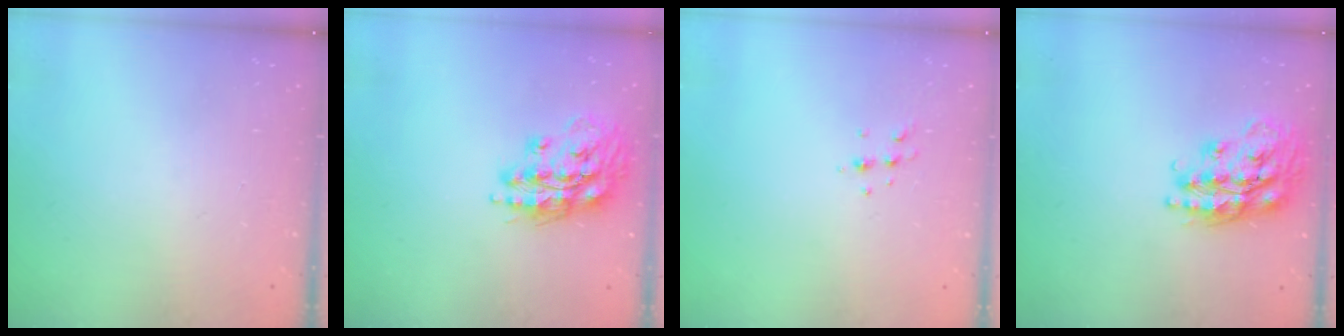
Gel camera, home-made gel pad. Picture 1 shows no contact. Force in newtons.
{"total": 15.3, "press": 15.2, "slide": 1.9}
{"total": 4.3, "press": 4.2, "slide": 0.9}
{"total": 19.2, "press": 19.1, "slide": 1.6}